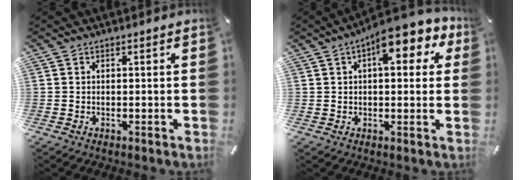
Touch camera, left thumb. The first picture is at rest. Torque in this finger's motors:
{"motor_torque": [0.76, 0.13, 0.50, 0.11, 0.04]}